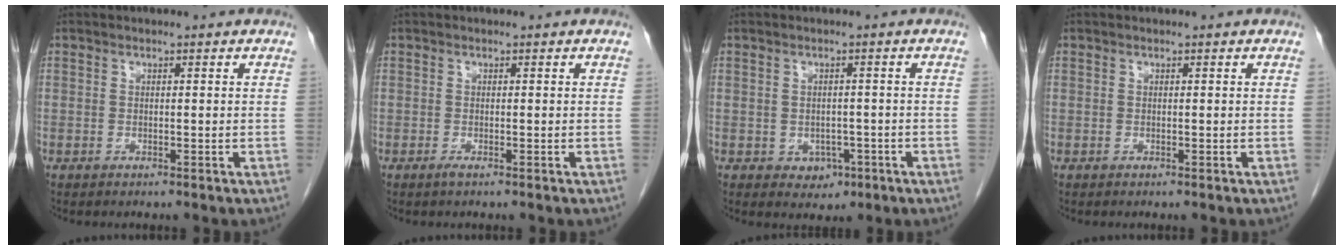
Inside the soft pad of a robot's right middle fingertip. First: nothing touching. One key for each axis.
{"total": 0.5, "fx": -0.4, "fy": 0.0, "fz": 0.4, "tx": -0.008, "ty": -0.002, "tz": -0.007}
{"total": 3.1, "fx": -1.3, "fy": 2.3, "fz": 1.5, "tx": -0.015, "ty": 0.003, "tz": -0.007}
{"total": 0.0}